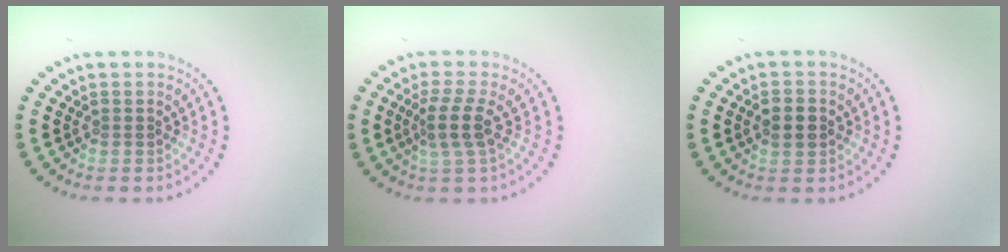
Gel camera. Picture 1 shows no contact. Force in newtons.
{"total": 2.8, "press": 2.2, "slide": 1.8}
{"total": 2.6, "press": 2.6, "slide": 0.2}